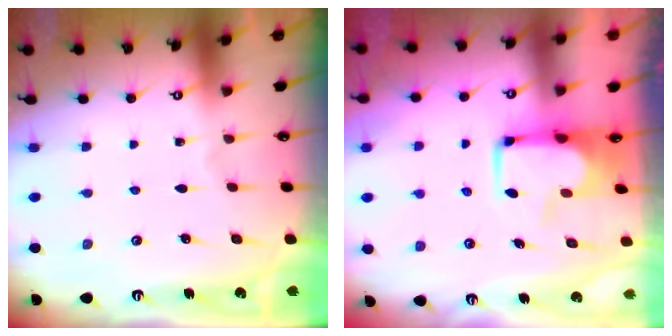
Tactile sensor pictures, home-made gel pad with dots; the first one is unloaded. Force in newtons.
{"total": 2.7, "press": 2.7, "slide": 0.5}